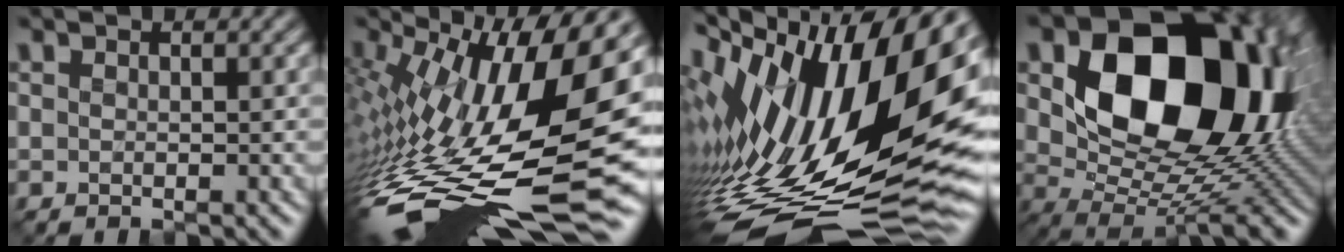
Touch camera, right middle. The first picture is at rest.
{"total": 17.6, "force": [-2.6, 7.5, 15.7], "torque": [-0.285, -0.010, -0.053]}
{"total": 17.7, "force": [0.4, 7.0, 16.2], "torque": [-0.287, -0.007, 0.001]}
{"total": 17.0, "force": [4.8, 11.0, 12.1], "torque": [-0.171, -0.001, 0.086]}